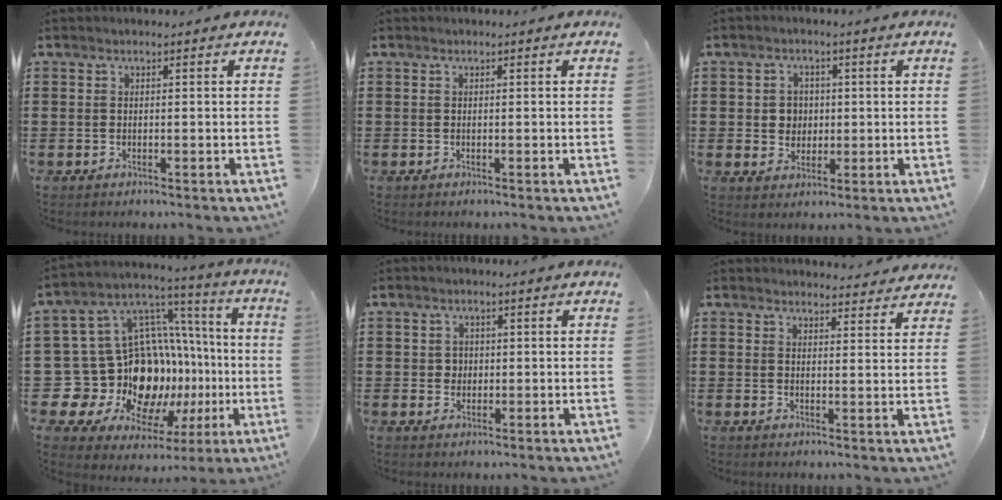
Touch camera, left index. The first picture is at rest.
{"total": 0.0}
{"total": 3.4, "force": [0.3, 3.1, 1.3], "torque": [-0.030, 0.005, 0.000]}
{"total": 18.9, "force": [-3.1, 16.2, 9.1], "torque": [-0.191, -0.055, 0.010]}
{"total": 1.7, "force": [0.4, 1.6, 0.5], "torque": [-0.016, 0.009, 0.007]}
{"total": 3.3, "force": [3.3, 0.2, 0.2], "torque": [-0.006, -0.016, 0.061]}